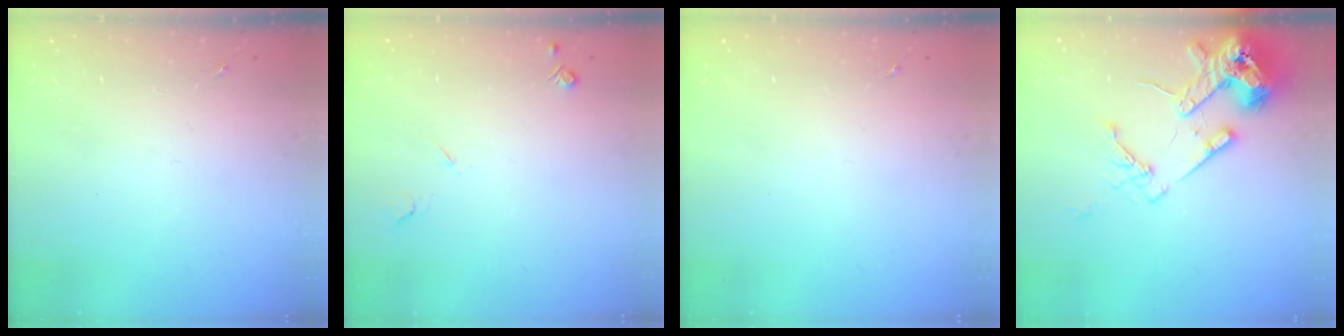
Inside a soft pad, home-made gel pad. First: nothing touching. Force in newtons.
{"total": 4.6, "press": 4.5, "slide": 0.7}
{"total": 0.0}
{"total": 16.3, "press": 16.1, "slide": 2.5}